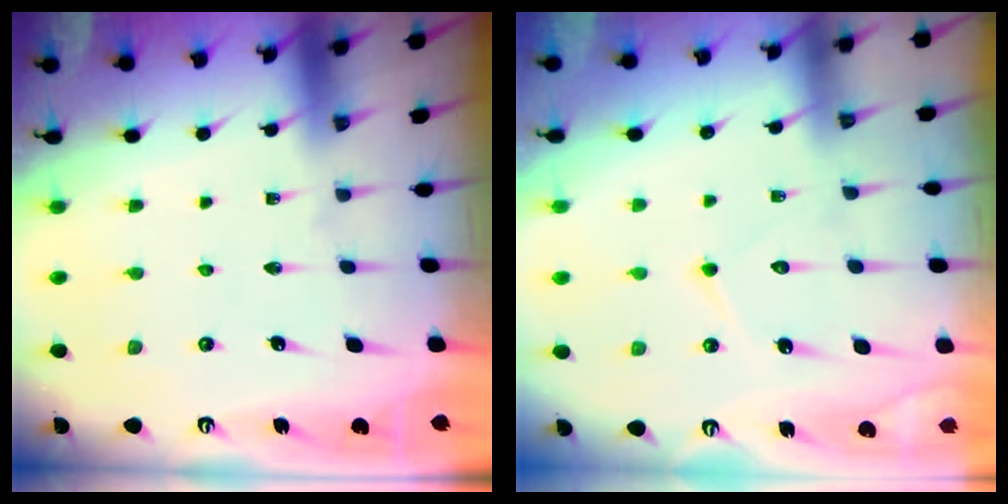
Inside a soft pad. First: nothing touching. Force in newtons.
{"total": 6.3, "press": 6.3, "slide": 0.6}